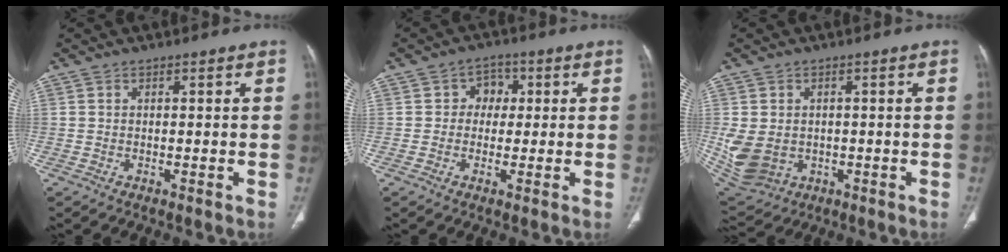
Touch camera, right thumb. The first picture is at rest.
{"total": 4.4, "force": [0.7, 3.8, 2.2], "torque": [0.001, 0.007, 0.001]}
{"total": 11.2, "force": [-1.3, 9.0, 6.5], "torque": [-0.139, -0.003, 0.002]}